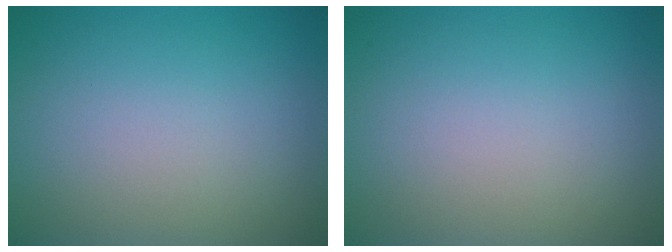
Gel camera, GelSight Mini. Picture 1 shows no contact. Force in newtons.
{"total": 0.0}